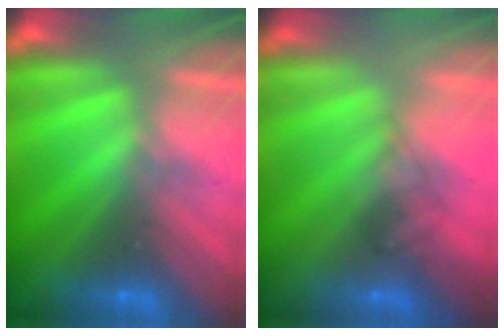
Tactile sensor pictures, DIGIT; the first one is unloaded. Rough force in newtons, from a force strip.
{"total": 1.5}